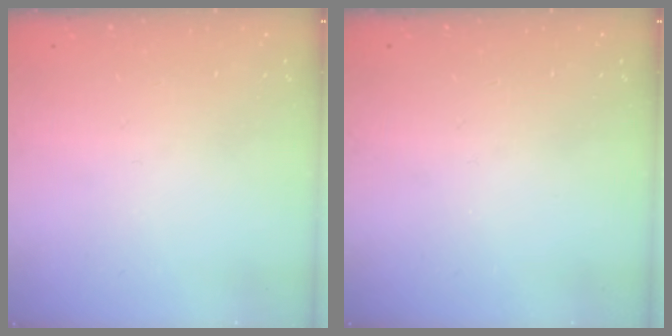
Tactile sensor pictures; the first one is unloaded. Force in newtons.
{"total": 0.0}